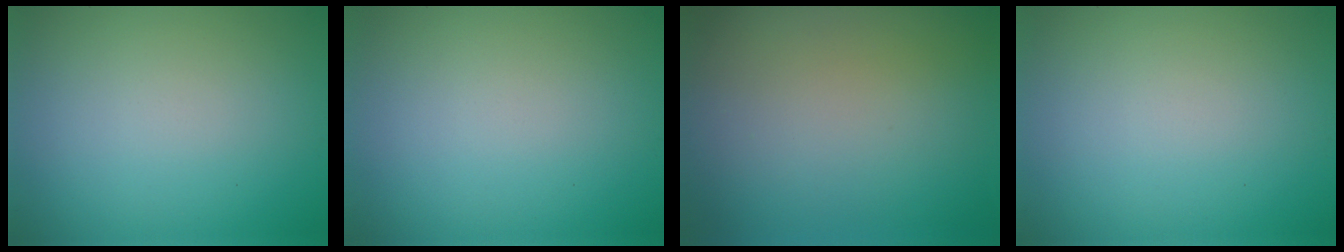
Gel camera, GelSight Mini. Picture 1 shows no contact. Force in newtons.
{"total": 0.0}
{"total": 0.0}
{"total": 0.0}